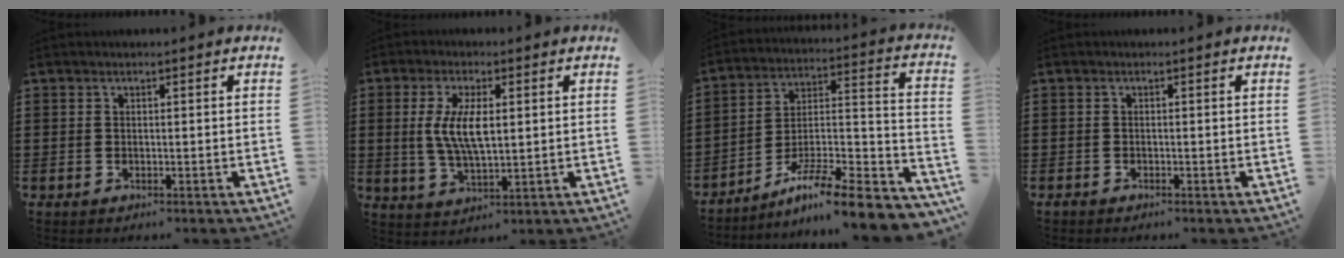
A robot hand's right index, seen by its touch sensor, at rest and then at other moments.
{"total": 7.0, "force": [0.7, 2.6, 6.5], "torque": [-0.141, 0.004, 0.007]}
{"total": 9.9, "force": [-7.9, 0.5, 6.0], "torque": [-0.091, 0.004, -0.154]}
{"total": 0.9, "force": [-0.9, 0.1, 0.0], "torque": [-0.002, -0.003, -0.018]}